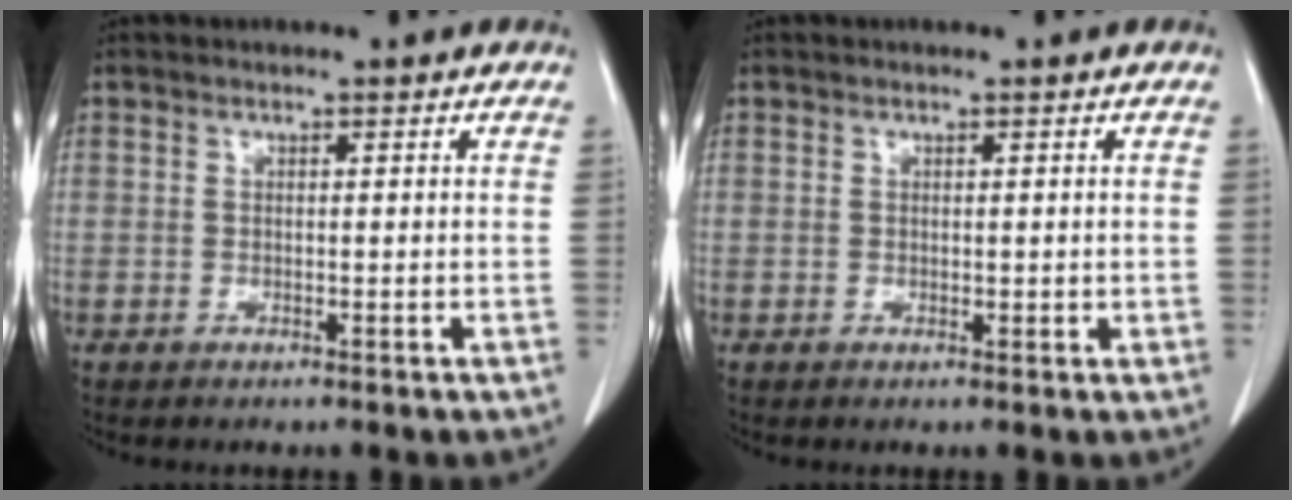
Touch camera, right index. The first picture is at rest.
{"total": 1.0, "force": [0.2, 0.7, 0.6], "torque": [-0.007, -0.002, 0.005]}